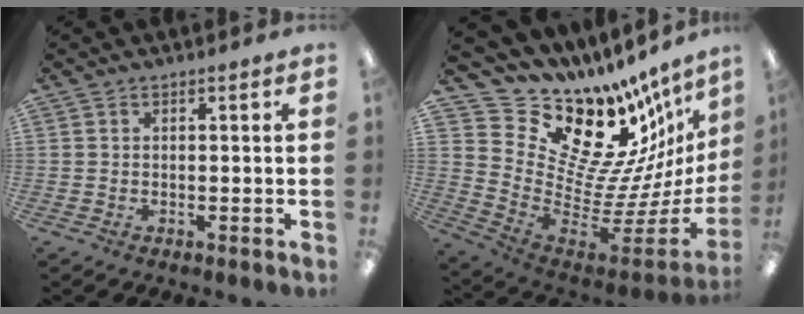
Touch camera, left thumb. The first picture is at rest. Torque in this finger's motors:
{"motor_torque": [1.42, -1.08, 1.34, -1.43, 0.05]}